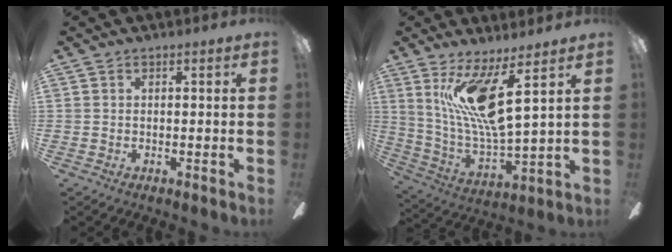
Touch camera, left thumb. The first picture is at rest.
{"total": 15.4, "force": [7.9, 3.6, 12.7], "torque": [-0.269, -0.039, 0.131]}